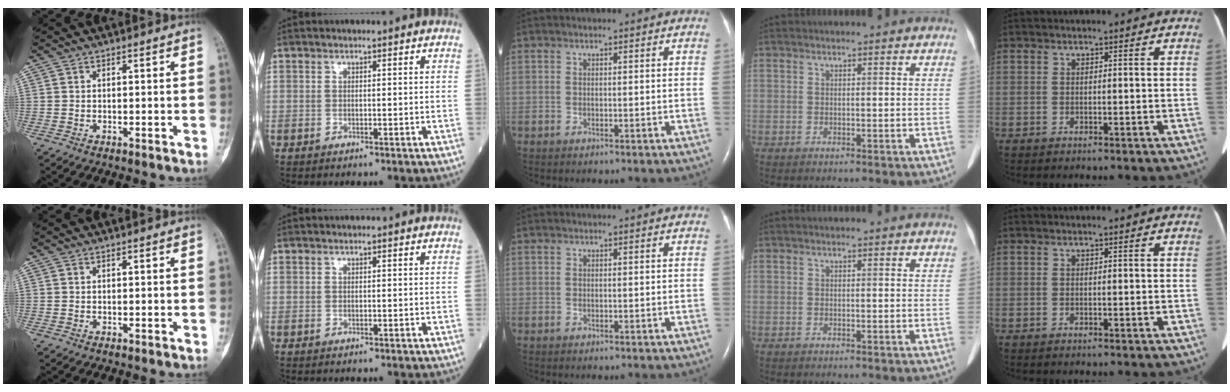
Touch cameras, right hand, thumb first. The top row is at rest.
{}